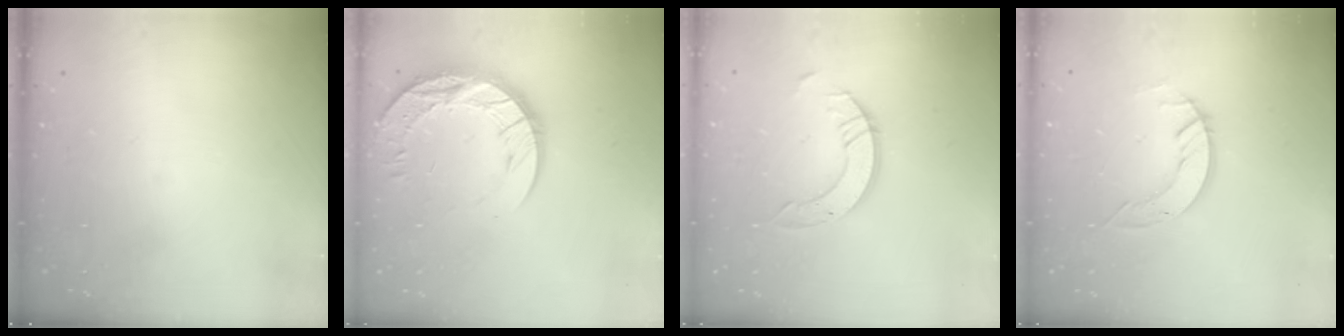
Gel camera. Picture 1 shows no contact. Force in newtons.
{"total": 17.9, "press": 17.8, "slide": 1.4}
{"total": 8.1, "press": 8.1, "slide": 0.7}
{"total": 4.8, "press": 4.8, "slide": 0.3}